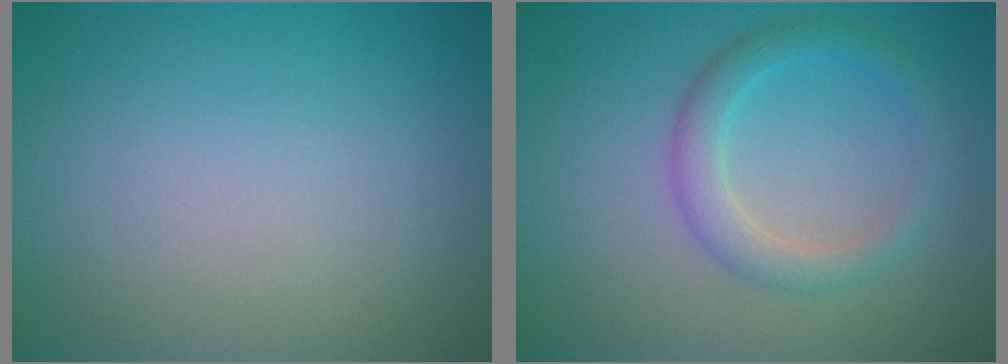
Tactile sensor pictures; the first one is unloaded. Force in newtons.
{"total": 2.8, "press": 2.8, "slide": 0.2}